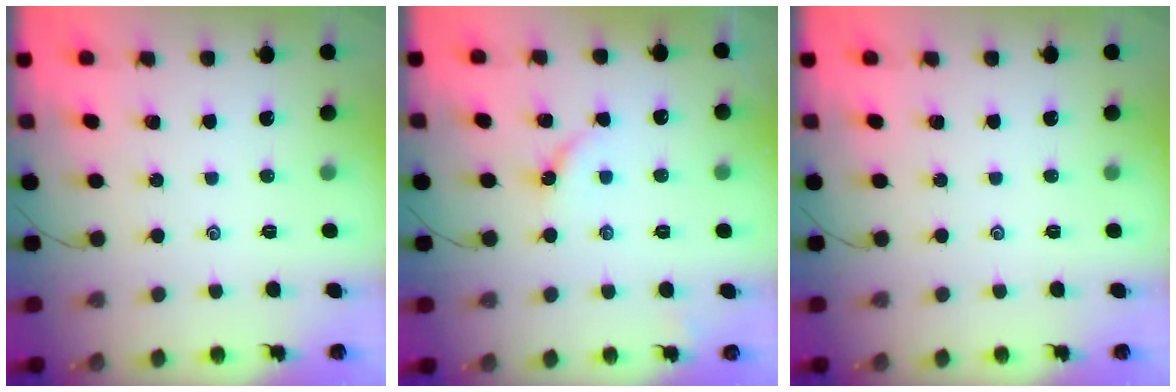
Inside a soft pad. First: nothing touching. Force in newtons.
{"total": 4.8, "press": 4.7, "slide": 0.6}
{"total": 0.0}